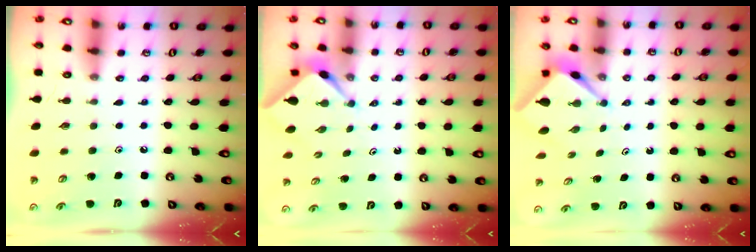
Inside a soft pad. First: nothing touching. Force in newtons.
{"total": 2.3, "press": 2.3, "slide": 0.2}
{"total": 2.6, "press": 2.6, "slide": 0.1}